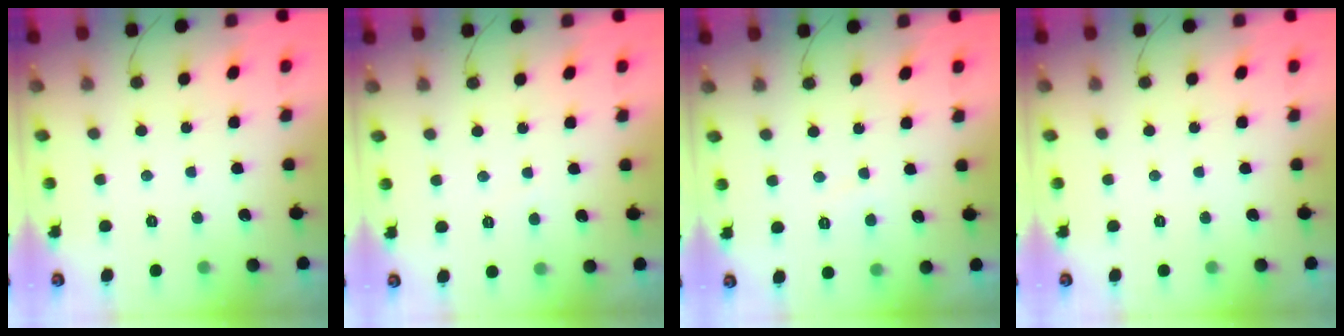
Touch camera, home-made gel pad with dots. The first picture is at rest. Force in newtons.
{"total": 2.7, "press": 2.7, "slide": 0.2}
{"total": 2.7, "press": 2.7, "slide": 0.3}
{"total": 0.0}